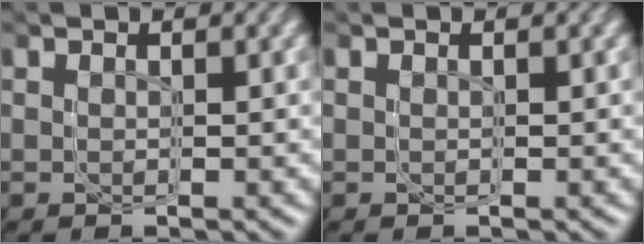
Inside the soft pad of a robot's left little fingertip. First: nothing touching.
{"total": 0.0}